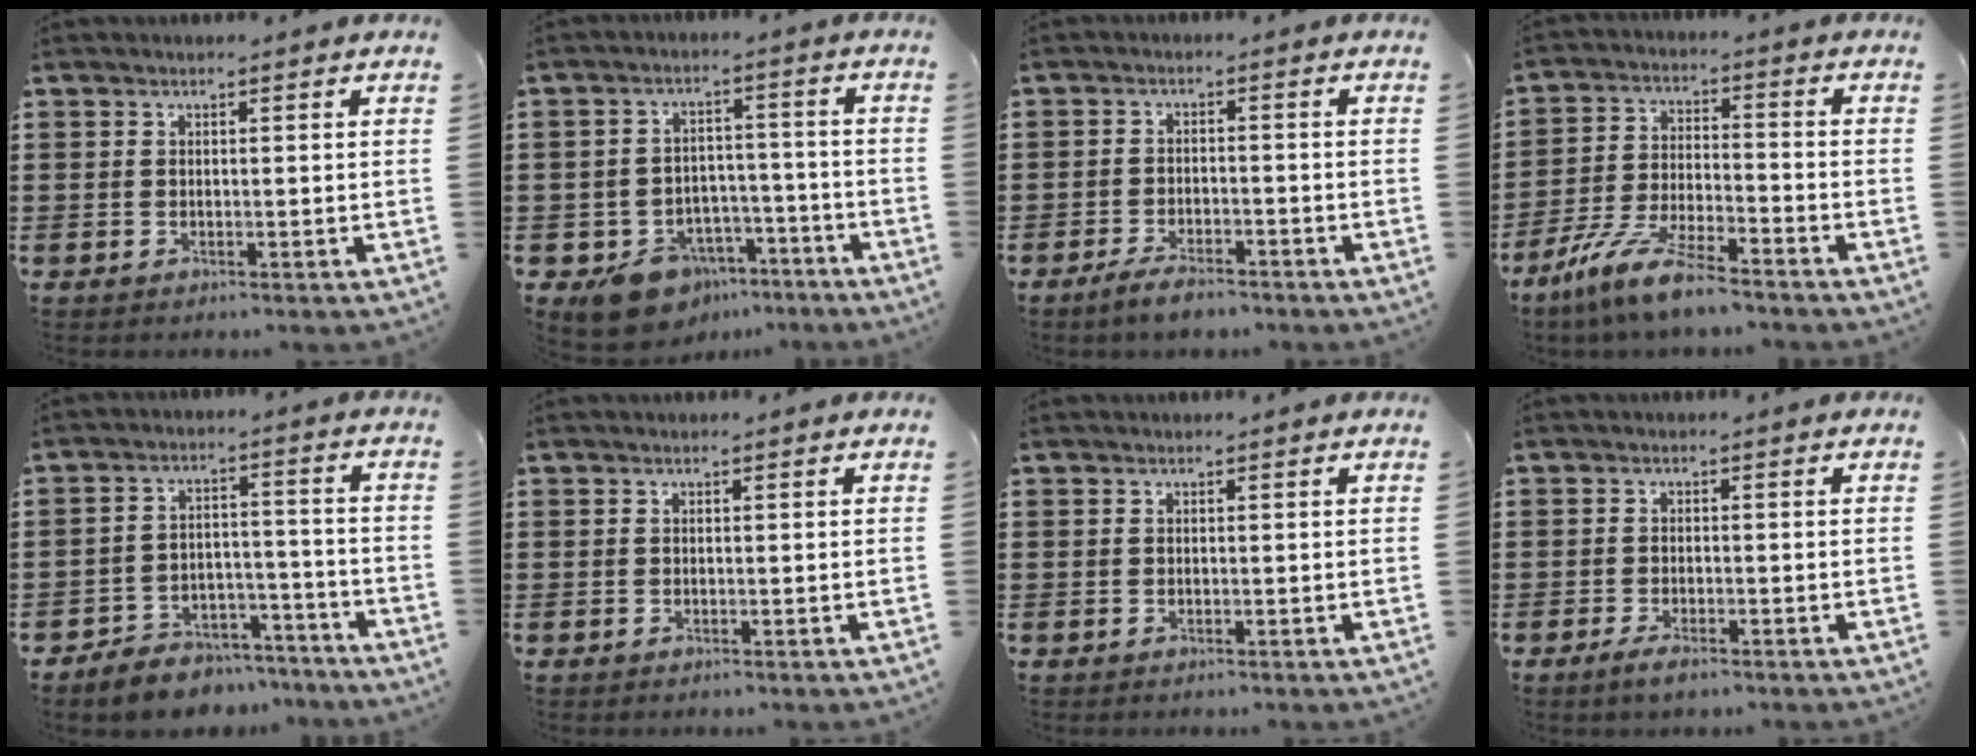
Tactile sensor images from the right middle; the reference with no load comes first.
{"total": 7.4, "force": [-5.9, 4.1, 2.0], "torque": [-0.047, 0.026, -0.111]}
{"total": 3.4, "force": [-3.0, 0.8, 1.3], "torque": [-0.031, 0.004, -0.061]}
{"total": 8.8, "force": [-7.4, 0.7, 4.6], "torque": [-0.101, 0.000, -0.148]}
{"total": 5.9, "force": [-5.7, 1.5, 0.2], "torque": [-0.004, 0.022, -0.113]}
{"total": 0.0}
{"total": 0.0}
{"total": 1.9, "force": [-1.3, 0.5, 1.2], "torque": [-0.030, -0.002, -0.028]}